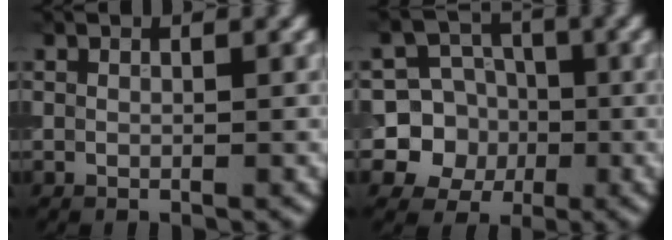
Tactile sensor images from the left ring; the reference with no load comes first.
{"total": 8.1, "force": [-1.3, 7.9, 1.4], "torque": [-0.021, 0.015, -0.045]}